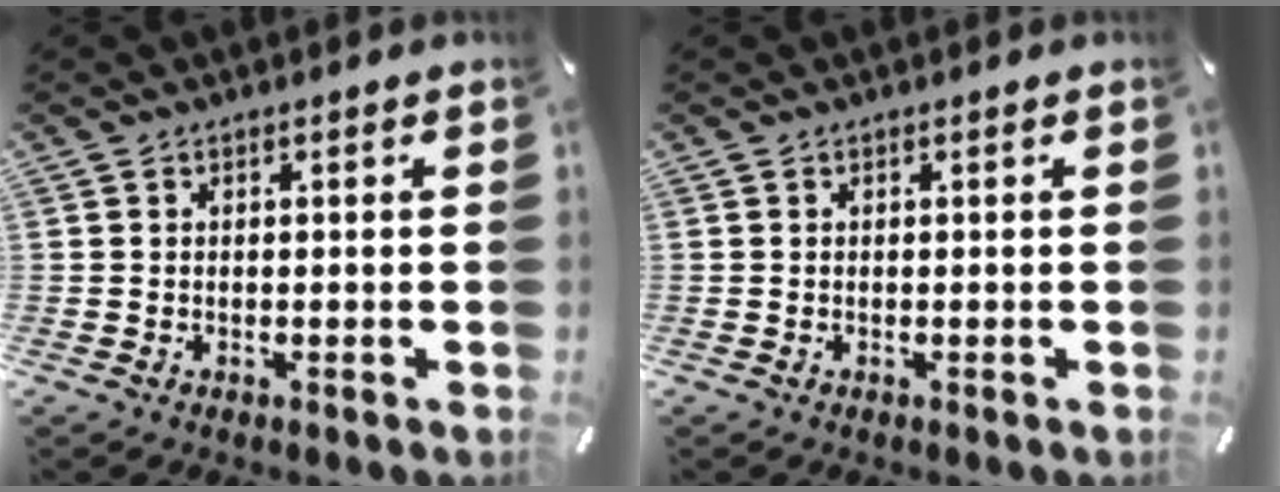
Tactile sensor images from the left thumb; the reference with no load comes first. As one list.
[{"total": 0.0}]